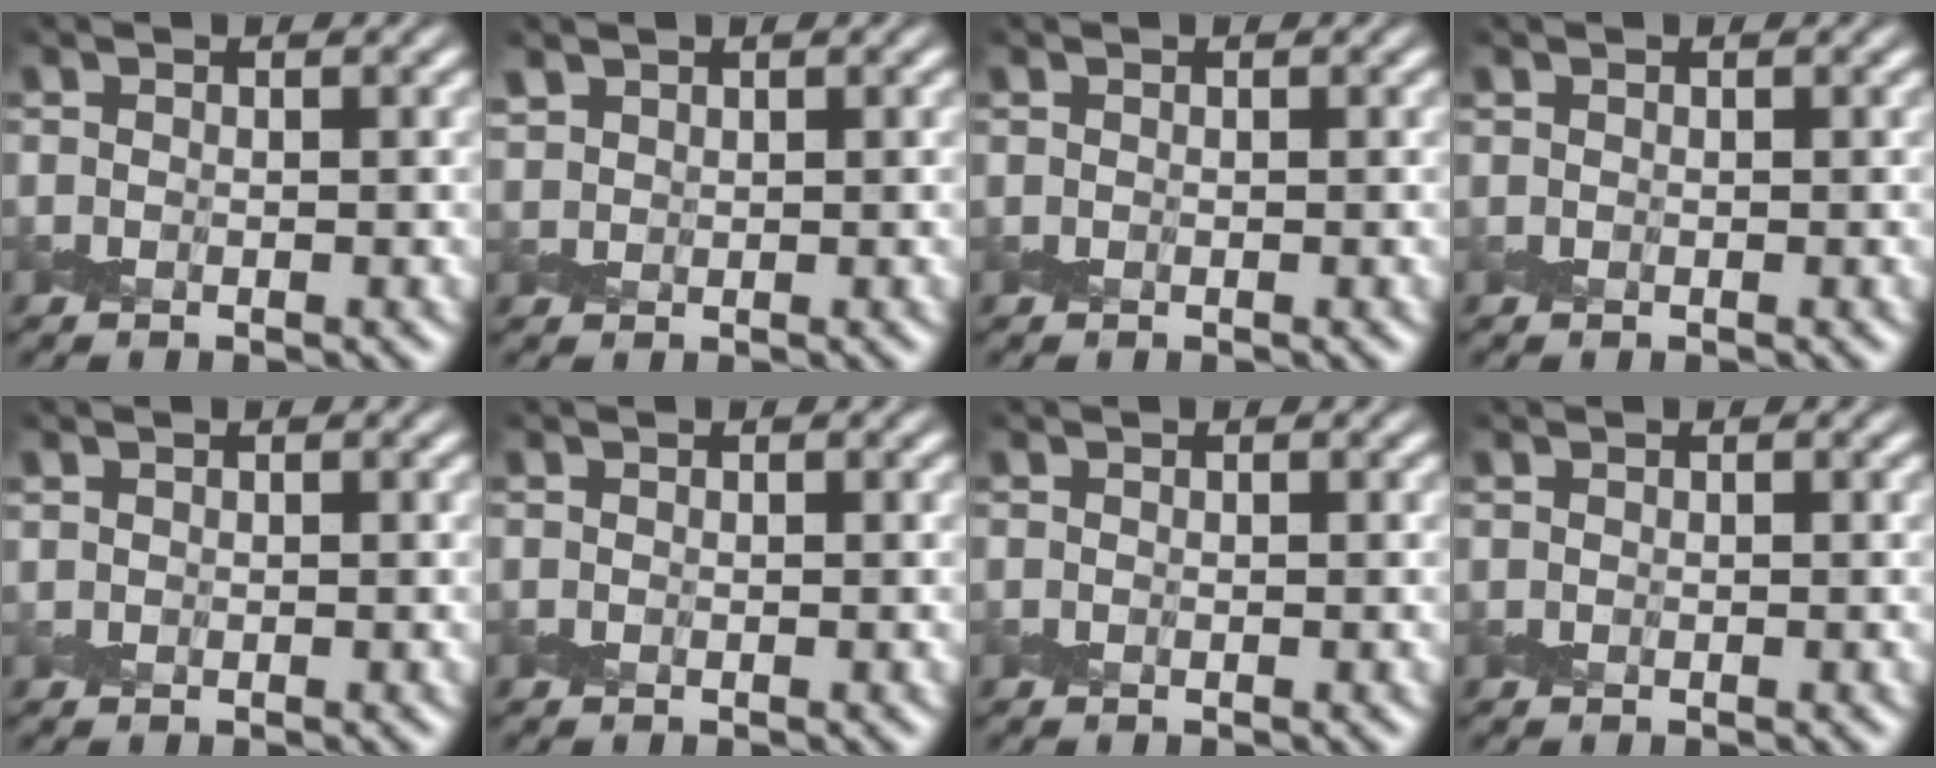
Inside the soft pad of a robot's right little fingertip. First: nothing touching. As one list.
[{"total": 1.1, "force": [1.1, 0.3, -0.1], "torque": [-0.003, 0.001, 0.024]}, {"total": 0.0}, {"total": 0.0}, {"total": 0.0}, {"total": 0.0}, {"total": 0.0}, {"total": 0.0}]